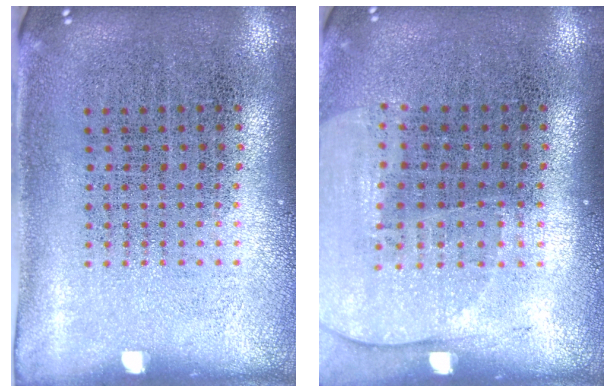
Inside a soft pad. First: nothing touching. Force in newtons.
{"total": 1.4, "press": 1.3, "slide": 0.5}